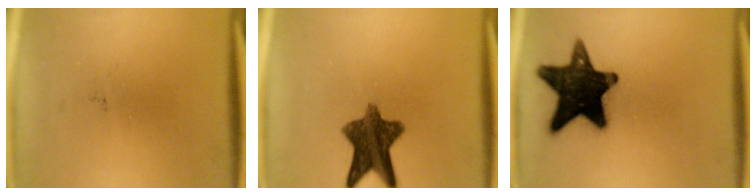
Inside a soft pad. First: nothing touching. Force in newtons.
{"total": 9.8}
{"total": 17.1}